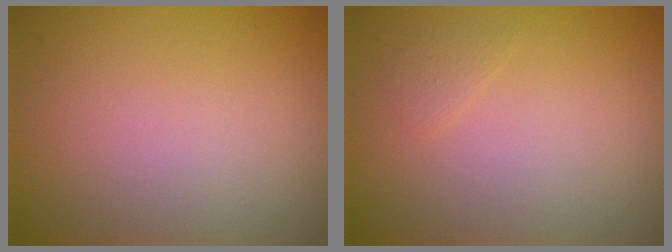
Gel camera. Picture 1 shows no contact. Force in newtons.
{"total": 0.7, "press": 0.7, "slide": 0.0}